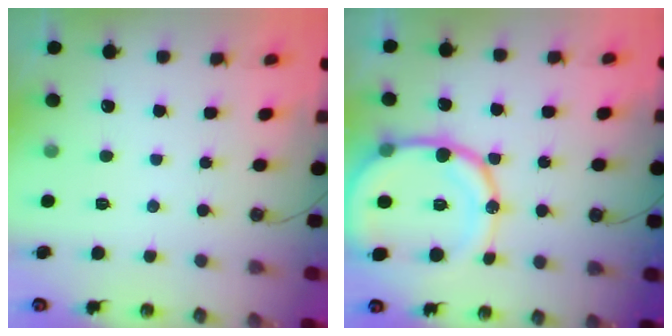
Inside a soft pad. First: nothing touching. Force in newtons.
{"total": 18.8, "press": 18.5, "slide": 3.4}